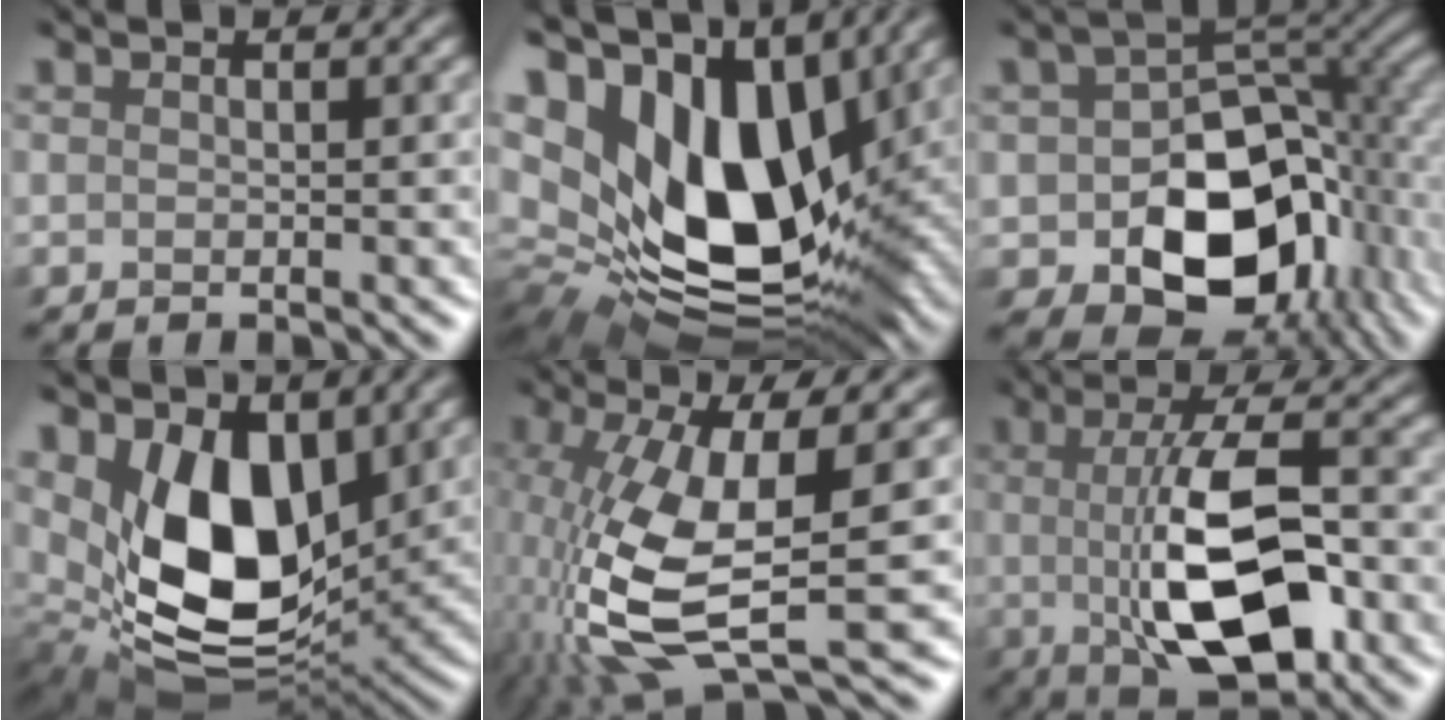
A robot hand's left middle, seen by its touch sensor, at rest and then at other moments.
{"total": 18.6, "force": [4.6, 11.3, 14.0], "torque": [-0.279, -0.001, 0.089]}
{"total": 12.7, "force": [-3.6, 8.2, 9.0], "torque": [-0.132, -0.019, -0.053]}
{"total": 10.7, "force": [2.3, 6.3, 8.3], "torque": [-0.148, -0.024, 0.042]}
{"total": 11.3, "force": [-1.8, 4.3, 10.3], "torque": [-0.244, -0.033, -0.024]}
{"total": 9.5, "force": [-1.2, 3.1, 8.9], "torque": [-0.152, -0.003, -0.021]}